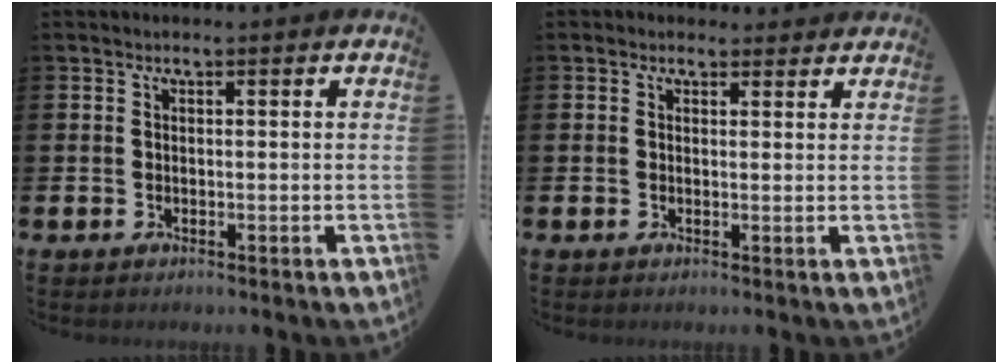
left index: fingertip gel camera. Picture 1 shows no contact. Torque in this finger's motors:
{"motor_torque": [0.91, -1.23, 0.07, 0.05]}